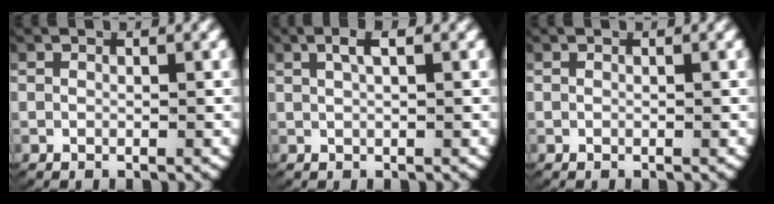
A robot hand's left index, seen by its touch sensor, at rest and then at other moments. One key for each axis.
{"total": 2.0, "fx": 1.0, "fy": 0.5, "fz": 1.6, "tx": -0.030, "ty": 0.006, "tz": 0.018}
{"total": 0.0}